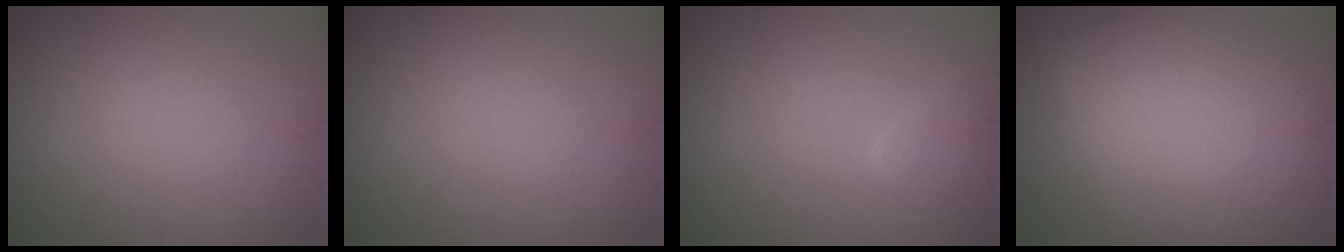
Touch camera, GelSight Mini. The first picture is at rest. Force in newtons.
{"total": 0.0}
{"total": 3.3, "press": 3.3, "slide": 0.3}
{"total": 19.1, "press": 19.1, "slide": 1.1}